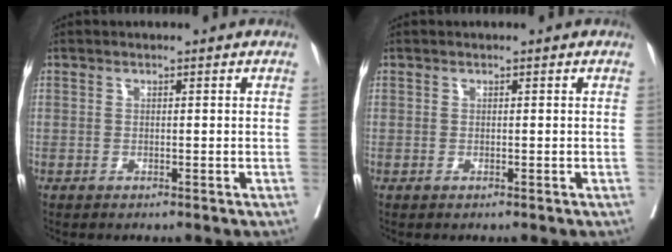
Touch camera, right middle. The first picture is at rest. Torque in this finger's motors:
{"motor_torque": [-0.01, 0.04, 0.00, 0.00]}